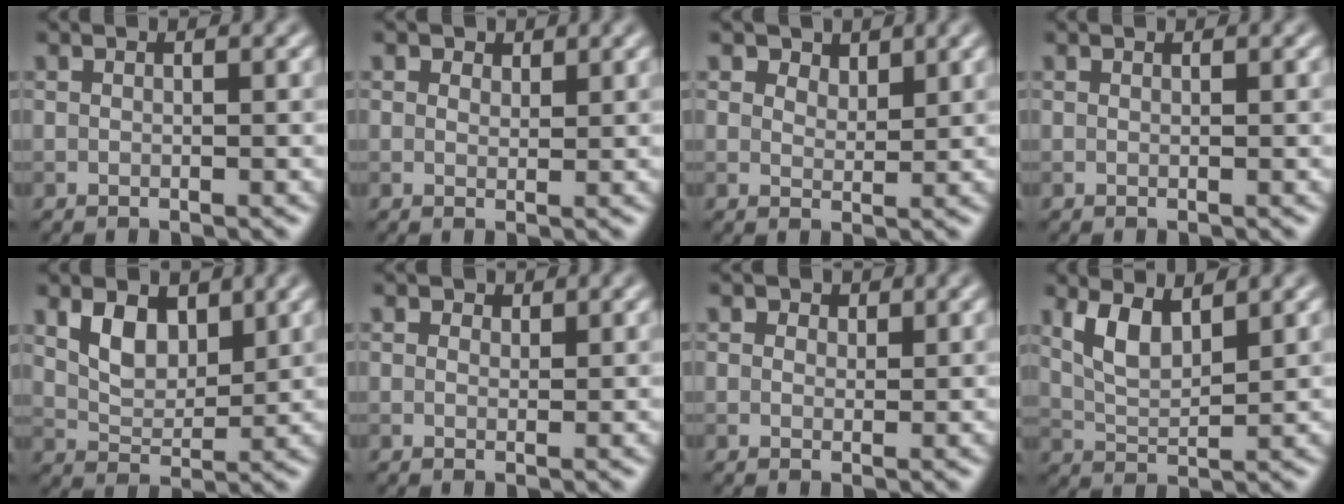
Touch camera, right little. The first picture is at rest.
{"total": 1.4, "force": [1.1, 0.8, 0.5], "torque": [-0.005, -0.004, 0.010]}
{"total": 2.4, "force": [1.9, 1.2, 0.8], "torque": [-0.016, -0.010, 0.028]}
{"total": 0.0}
{"total": 3.8, "force": [2.0, 2.2, 2.4], "torque": [-0.051, -0.005, 0.038]}
{"total": 0.9, "force": [0.7, 0.6, 0.3], "torque": [-0.004, -0.004, 0.007]}
{"total": 1.3, "force": [0.9, 0.9, 0.5], "torque": [-0.004, -0.003, 0.006]}
{"total": 3.8, "force": [2.2, 1.4, 2.8], "torque": [-0.064, -0.005, 0.047]}